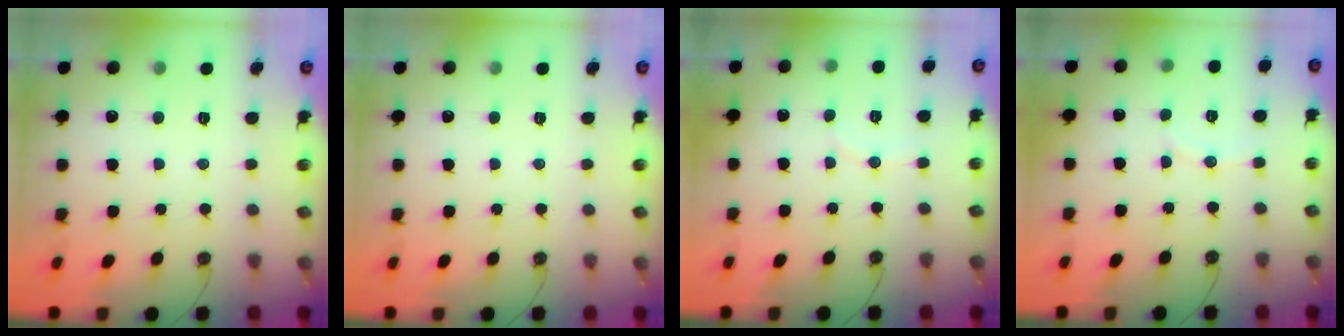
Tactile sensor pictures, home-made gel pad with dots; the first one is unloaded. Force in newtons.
{"total": 0.0}
{"total": 3.3, "press": 3.3, "slide": 0.4}
{"total": 5.0, "press": 4.7, "slide": 1.7}